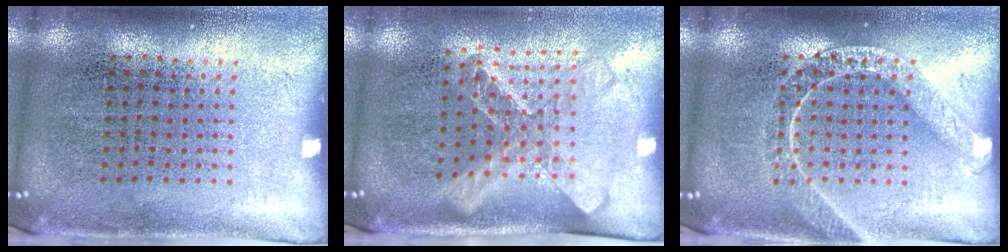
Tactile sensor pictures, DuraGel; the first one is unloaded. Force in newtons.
{"total": 1.7, "press": 1.3, "slide": 1.0}
{"total": 2.5, "press": 2.5, "slide": 0.4}